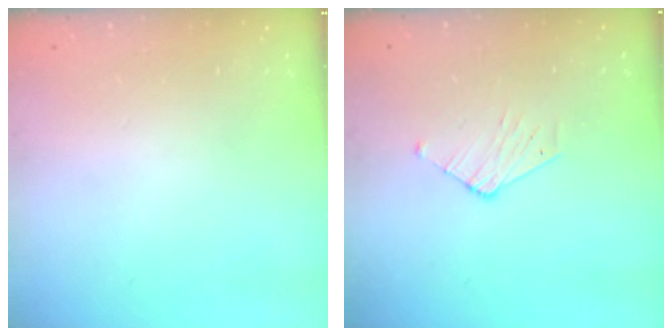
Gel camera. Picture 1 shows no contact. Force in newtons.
{"total": 4.6, "press": 4.6, "slide": 0.5}